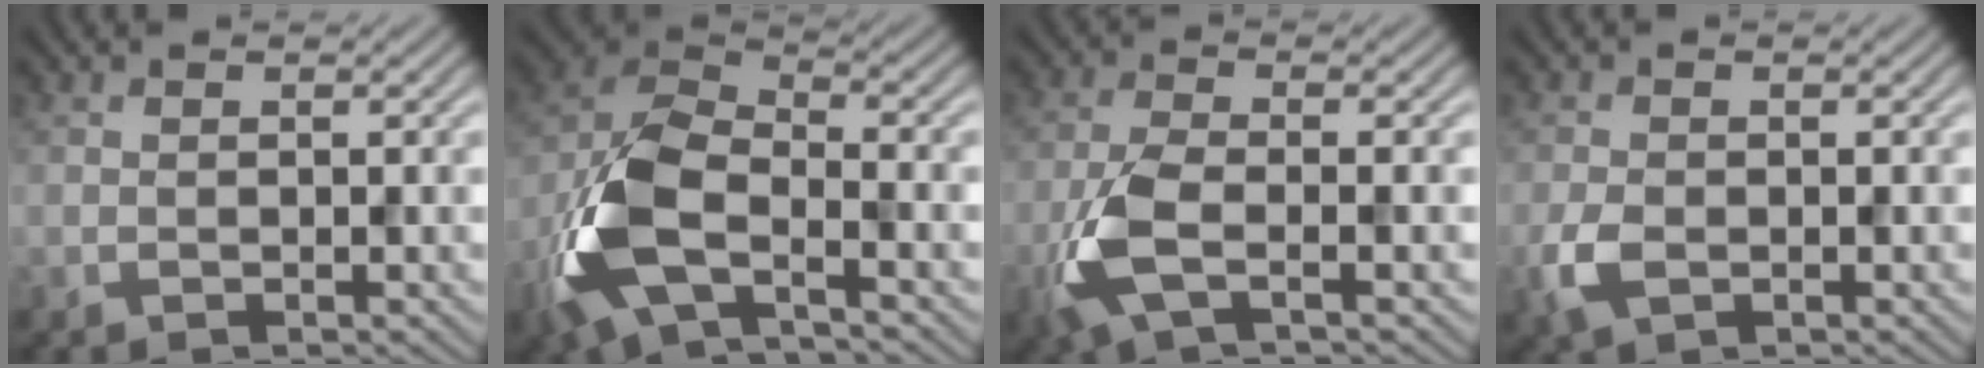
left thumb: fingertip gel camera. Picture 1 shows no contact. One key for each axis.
{"total": 10.7, "fx": -4.6, "fy": 5.0, "fz": 8.2, "tx": -0.194, "ty": -0.005, "tz": -0.108}
{"total": 6.2, "fx": -2.1, "fy": 2.3, "fz": 5.3, "tx": -0.129, "ty": -0.004, "tz": -0.055}
{"total": 3.0, "fx": -1.0, "fy": 1.9, "fz": 2.1, "tx": -0.058, "ty": -0.006, "tz": -0.024}